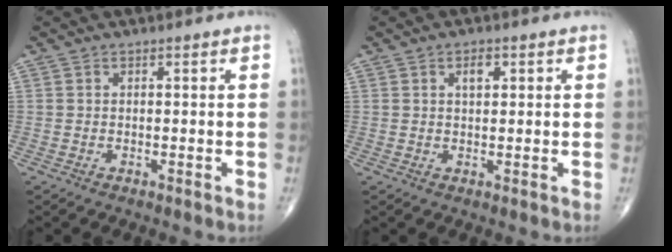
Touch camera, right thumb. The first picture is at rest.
{"total": 2.5, "force": [1.0, 1.2, 1.9], "torque": [-0.027, -0.003, 0.015]}